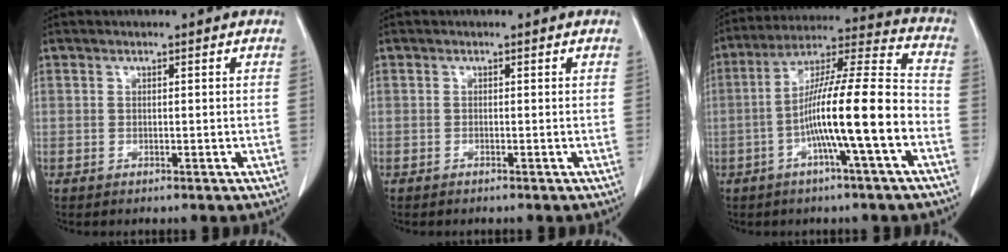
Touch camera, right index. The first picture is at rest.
{"total": 0.0}
{"total": 15.2, "force": [-4.4, 0.0, 14.6], "torque": [-0.250, 0.017, -0.079]}